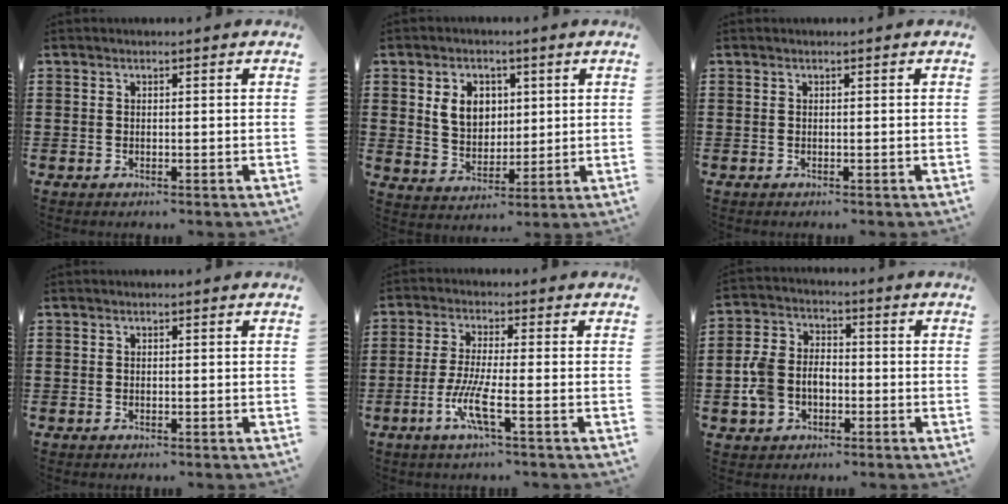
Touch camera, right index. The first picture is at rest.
{"total": 6.2, "force": [1.7, 4.8, 3.5], "torque": [-0.079, 0.013, 0.027]}
{"total": 0.0}
{"total": 0.0}
{"total": 6.4, "force": [-2.5, 0.6, 5.9], "torque": [-0.124, -0.013, -0.051]}
{"total": 6.2, "force": [-1.7, 4.8, 3.6], "torque": [-0.104, 0.006, -0.040]}